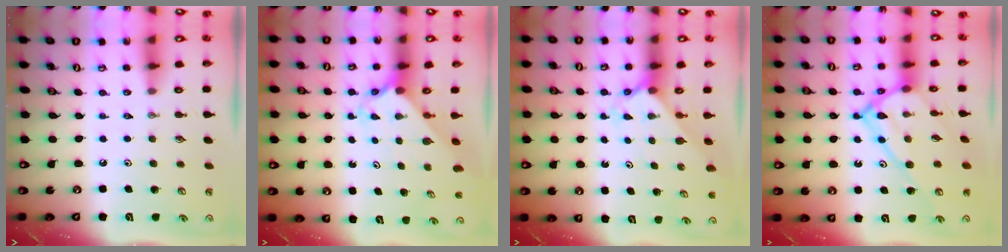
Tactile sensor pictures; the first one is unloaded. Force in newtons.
{"total": 2.3, "press": 2.3, "slide": 0.2}
{"total": 1.9, "press": 1.9, "slide": 0.1}
{"total": 17.3, "press": 17.2, "slide": 1.7}